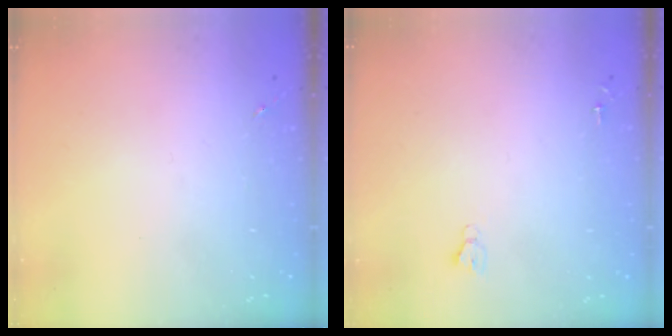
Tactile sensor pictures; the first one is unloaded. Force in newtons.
{"total": 2.7, "press": 2.7, "slide": 0.0}